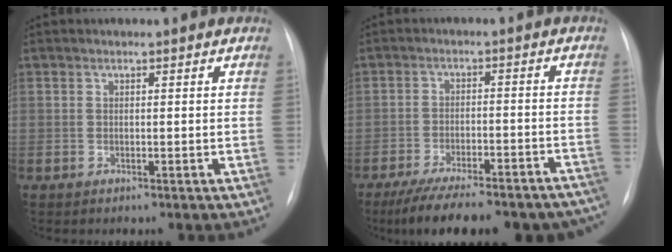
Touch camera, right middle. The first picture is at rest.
{"total": 21.6, "force": [-18.5, 5.5, 9.8], "torque": [-0.126, -0.003, -0.247]}